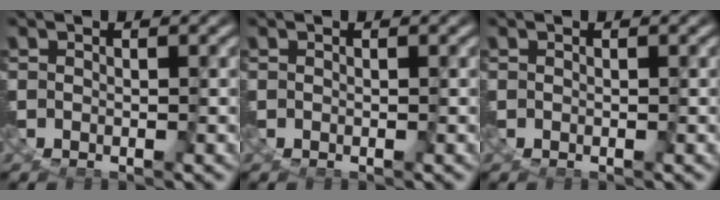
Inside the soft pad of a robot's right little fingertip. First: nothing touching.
{"total": 0.0}
{"total": 0.0}